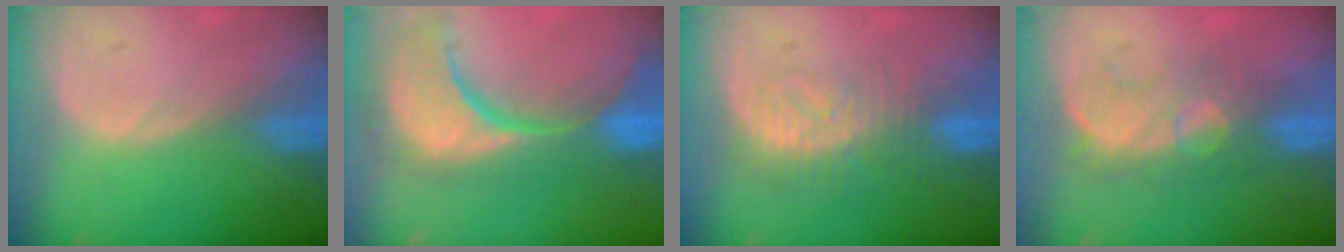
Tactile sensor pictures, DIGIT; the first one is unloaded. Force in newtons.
{"total": 15.2, "press": 12.2, "slide": 9.2}
{"total": 8.3, "press": 7.2, "slide": 4.1}
{"total": 7.7, "press": 7.5, "slide": 1.7}